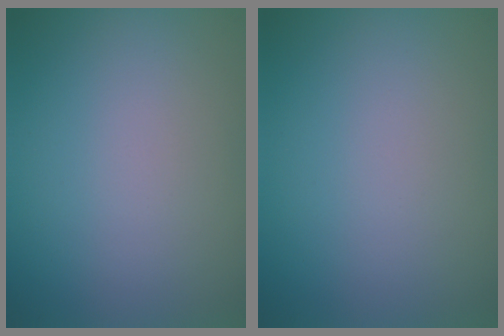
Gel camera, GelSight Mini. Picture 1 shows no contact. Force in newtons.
{"total": 0.0}